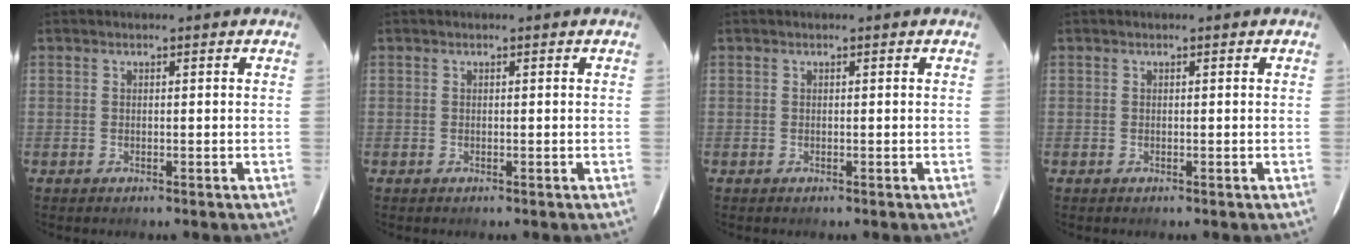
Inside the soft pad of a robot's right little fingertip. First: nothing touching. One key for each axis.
{"total": 0.0}
{"total": 0.0}
{"total": 0.0}